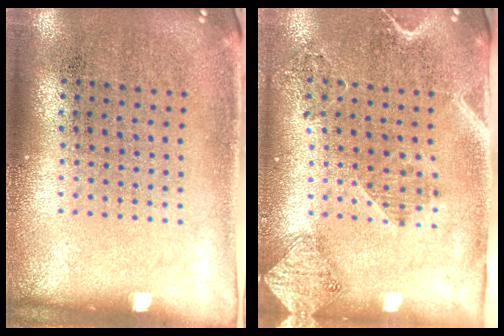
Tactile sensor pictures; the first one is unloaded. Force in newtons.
{"total": 1.9, "press": 1.7, "slide": 0.8}